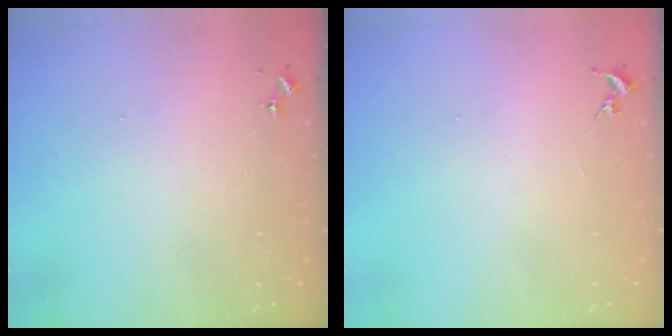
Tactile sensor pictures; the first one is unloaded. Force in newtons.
{"total": 0.0}